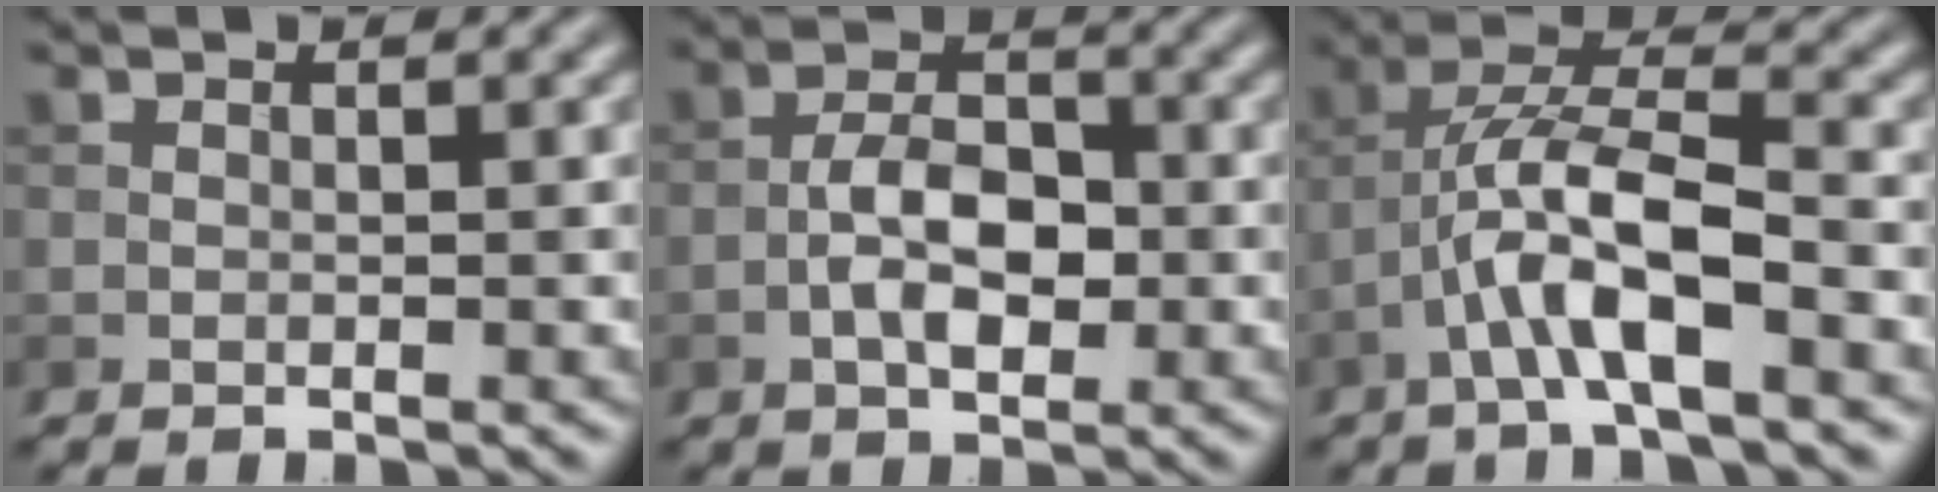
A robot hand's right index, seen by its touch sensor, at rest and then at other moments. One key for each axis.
{"total": 4.5, "fx": -1.3, "fy": 2.3, "fz": 3.7, "tx": -0.064, "ty": 0.010, "tz": -0.026}
{"total": 6.8, "fx": -2.9, "fy": 1.7, "fz": 6.0, "tx": -0.114, "ty": 0.017, "tz": -0.055}